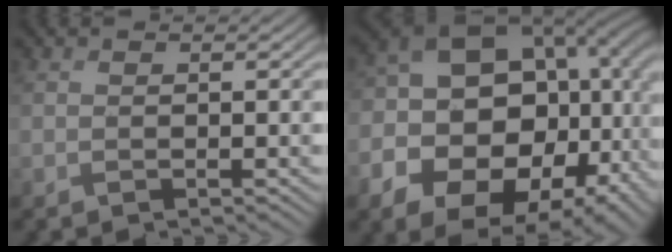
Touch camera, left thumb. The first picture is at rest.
{"total": 20.7, "force": [-4.4, 14.9, 13.7], "torque": [-0.239, -0.062, -0.026]}